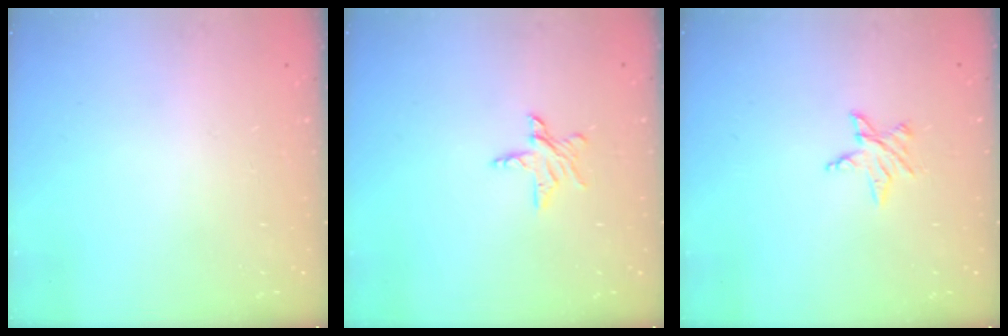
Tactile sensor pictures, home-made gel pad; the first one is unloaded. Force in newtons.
{"total": 6.3, "press": 6.2, "slide": 0.5}
{"total": 4.8, "press": 4.8, "slide": 0.5}